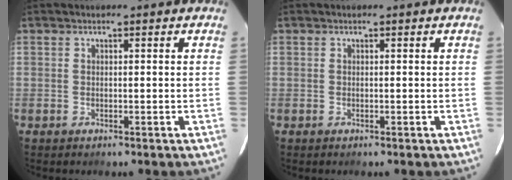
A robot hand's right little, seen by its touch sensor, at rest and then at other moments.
{"total": 0.0}